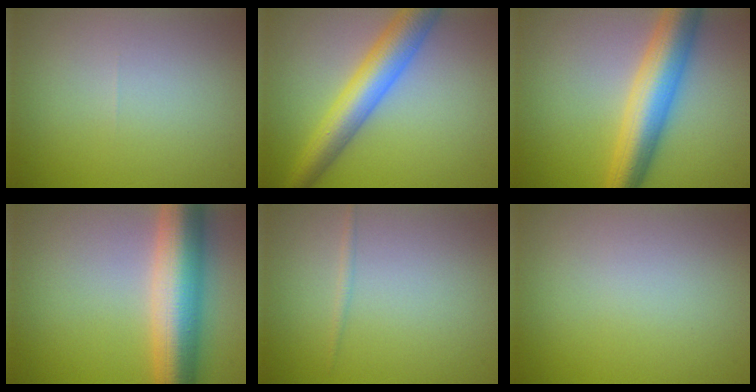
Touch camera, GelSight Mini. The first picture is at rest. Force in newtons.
{"total": 6.7, "press": 6.7, "slide": 0.3}
{"total": 7.7, "press": 7.7, "slide": 0.1}
{"total": 9.5, "press": 9.5, "slide": 0.1}
{"total": 0.7, "press": 0.7, "slide": 0.1}
{"total": 0.0}